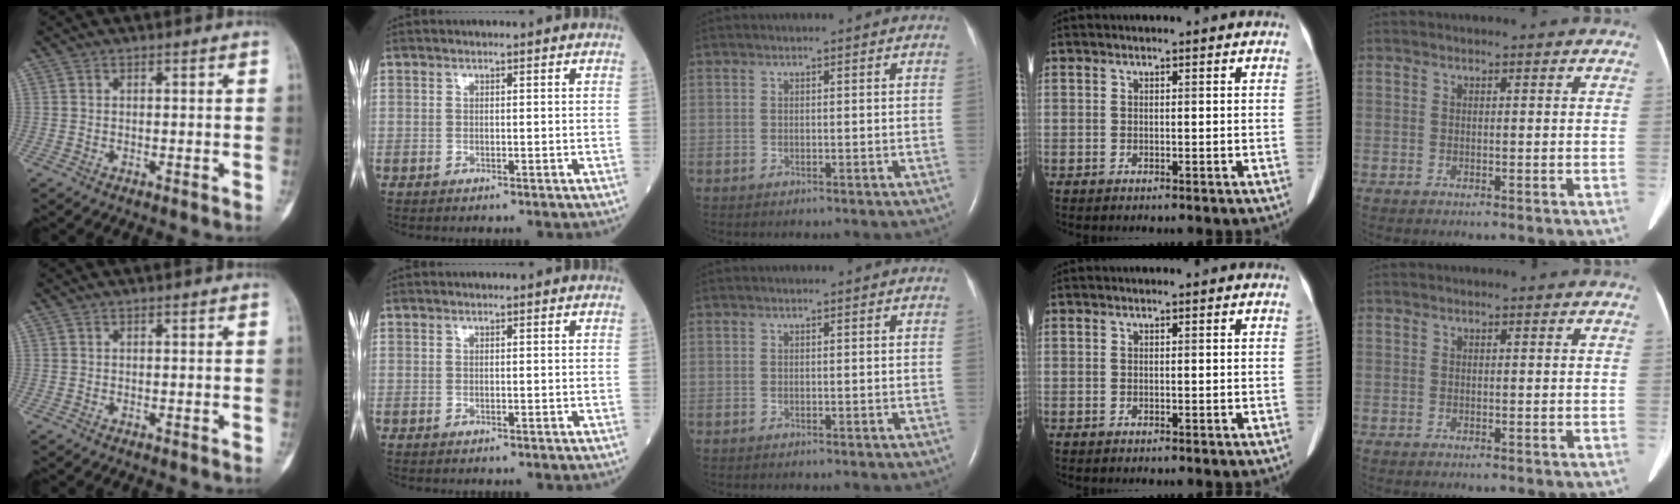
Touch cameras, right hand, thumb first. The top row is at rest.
{}